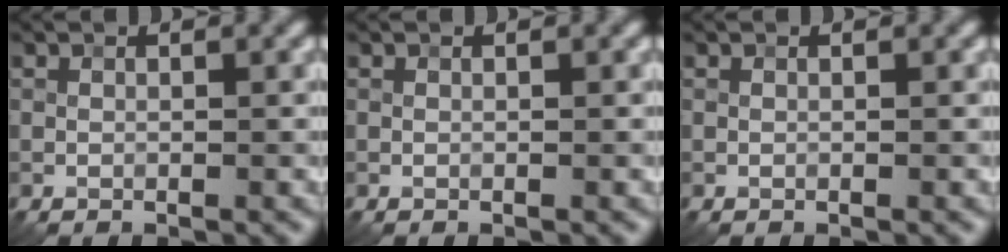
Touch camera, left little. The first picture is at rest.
{"total": 0.0}
{"total": 0.0}